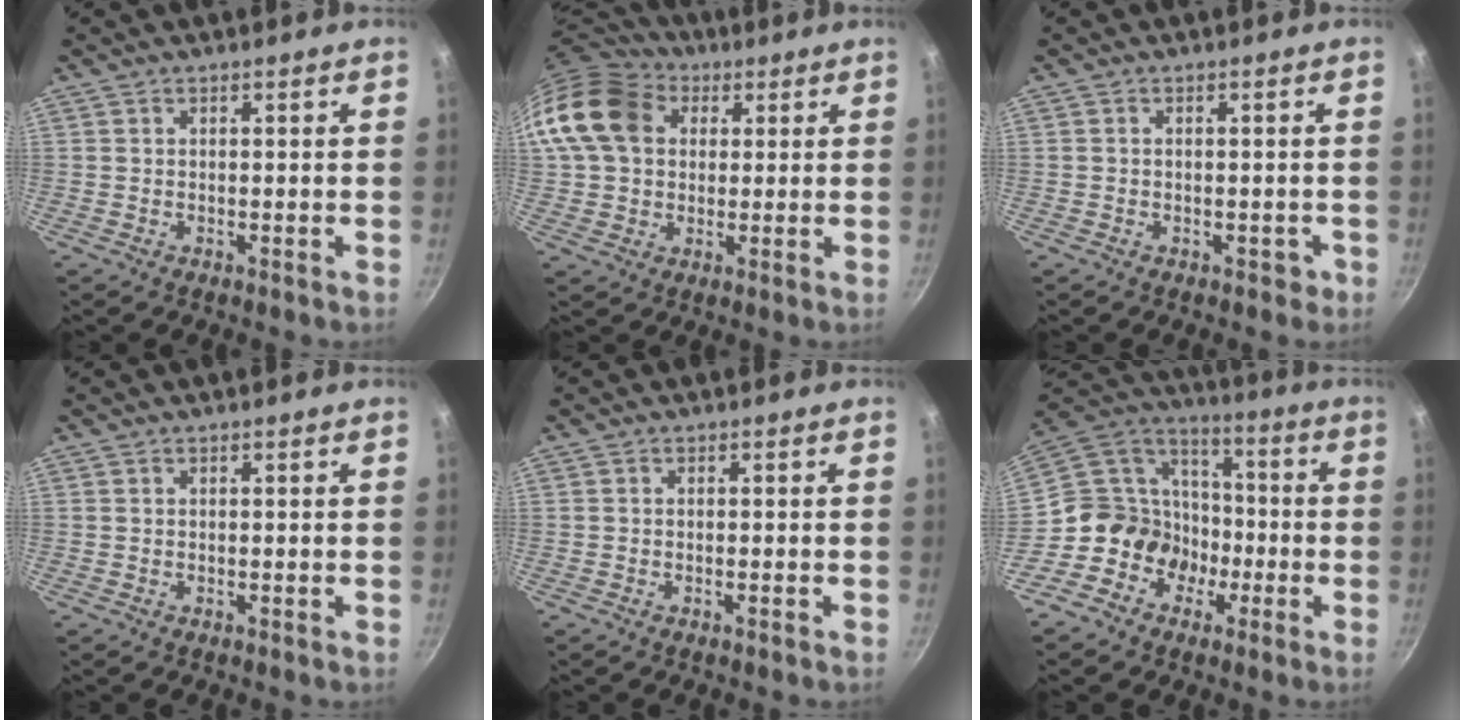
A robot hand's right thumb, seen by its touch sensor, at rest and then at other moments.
{"total": 15.1, "force": [3.7, 11.8, 8.7], "torque": [-0.152, 0.024, 0.052]}
{"total": 1.7, "force": [-0.8, 1.2, 0.8], "torque": [0.000, 0.015, 0.000]}
{"total": 0.0}
{"total": 0.5, "force": [-0.4, 0.0, 0.4], "torque": [-0.012, 0.004, -0.007]}
{"total": 13.6, "force": [-5.2, 11.9, 4.0], "torque": [-0.003, 0.062, -0.107]}